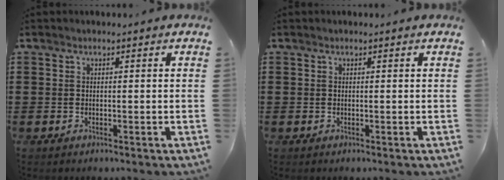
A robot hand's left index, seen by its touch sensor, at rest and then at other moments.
{"total": 0.0}